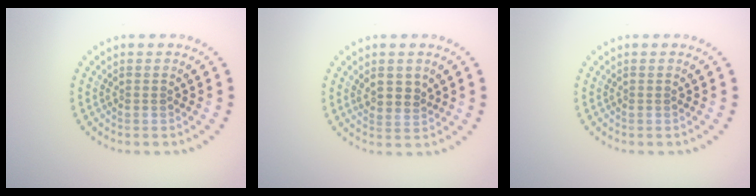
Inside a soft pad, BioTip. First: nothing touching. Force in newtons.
{"total": 2.2, "press": 2.0, "slide": 0.9}
{"total": 0.0}